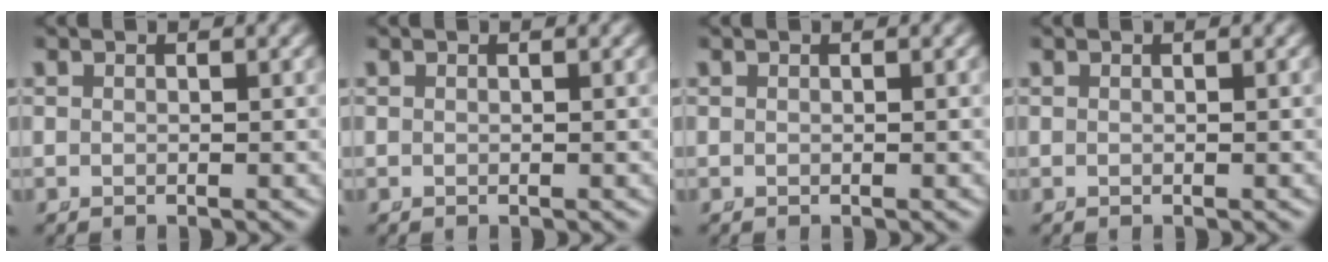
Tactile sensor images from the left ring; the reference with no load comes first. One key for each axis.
{"total": 0.0}
{"total": 0.0}
{"total": 0.0}